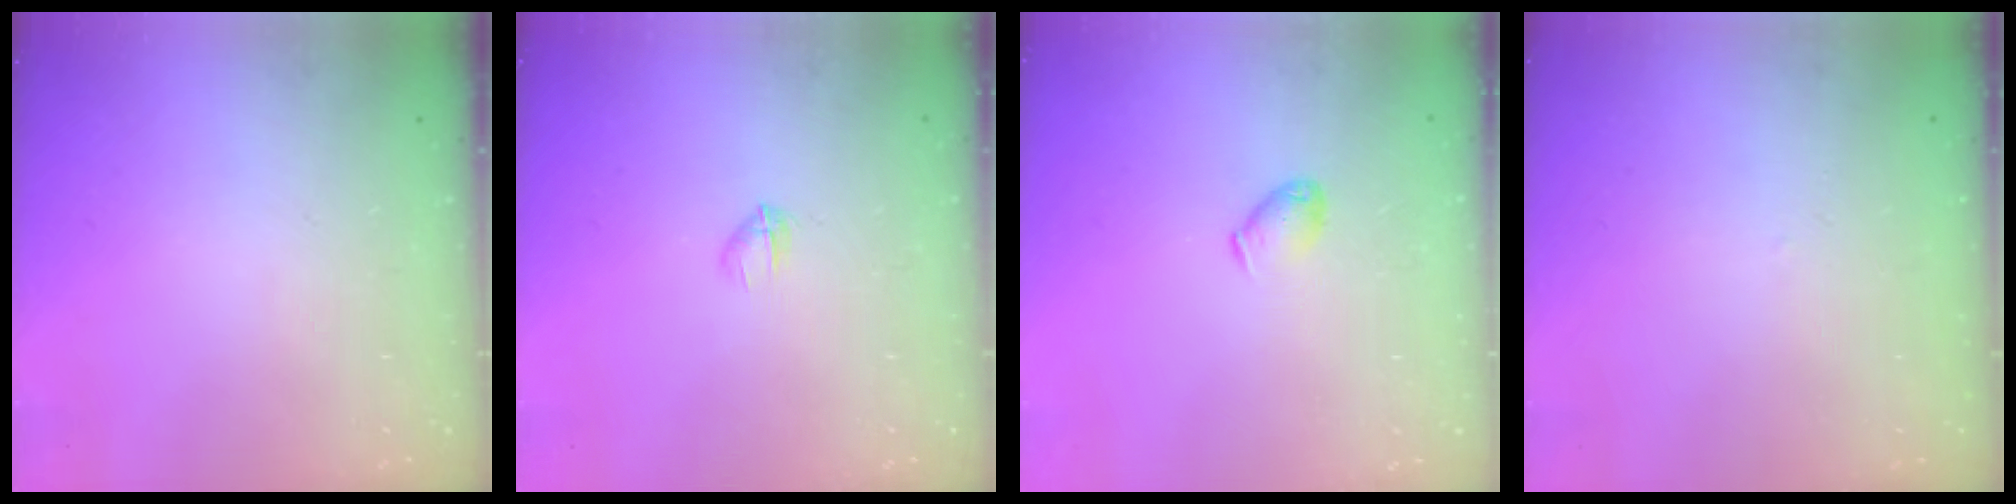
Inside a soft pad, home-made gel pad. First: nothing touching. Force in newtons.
{"total": 2.8, "press": 2.7, "slide": 0.7}
{"total": 4.3, "press": 4.2, "slide": 1.0}
{"total": 1.6, "press": 1.6, "slide": 0.3}